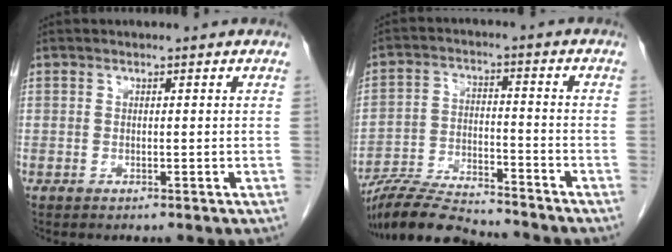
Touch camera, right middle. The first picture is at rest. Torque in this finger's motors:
{"motor_torque": [-0.38, -0.26, 0.06, 0.05]}